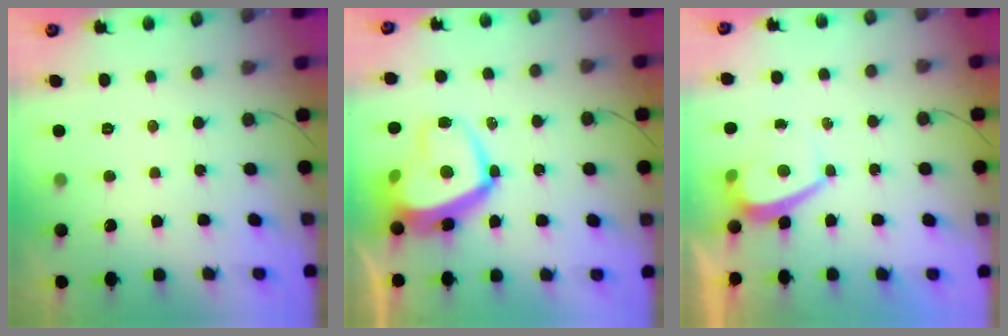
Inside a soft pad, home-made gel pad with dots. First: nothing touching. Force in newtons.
{"total": 16.1, "press": 16.1, "slide": 1.2}
{"total": 1.7, "press": 1.6, "slide": 0.6}